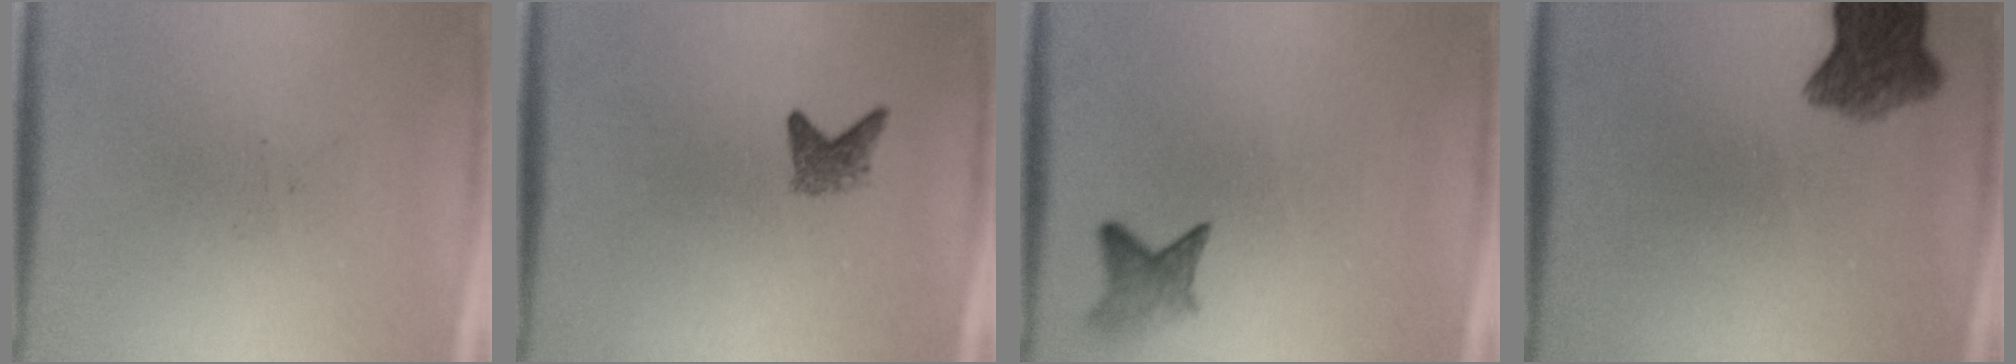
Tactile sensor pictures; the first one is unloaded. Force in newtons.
{"total": 2.0}
{"total": 2.4}
{"total": 6.6}